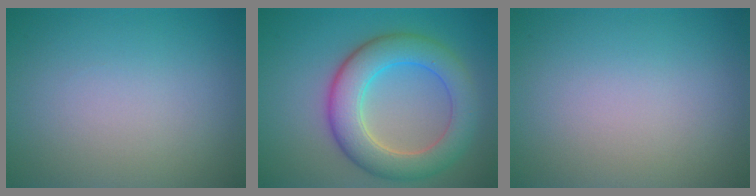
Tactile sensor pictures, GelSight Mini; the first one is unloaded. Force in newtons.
{"total": 6.9, "press": 6.9, "slide": 0.1}
{"total": 0.0}